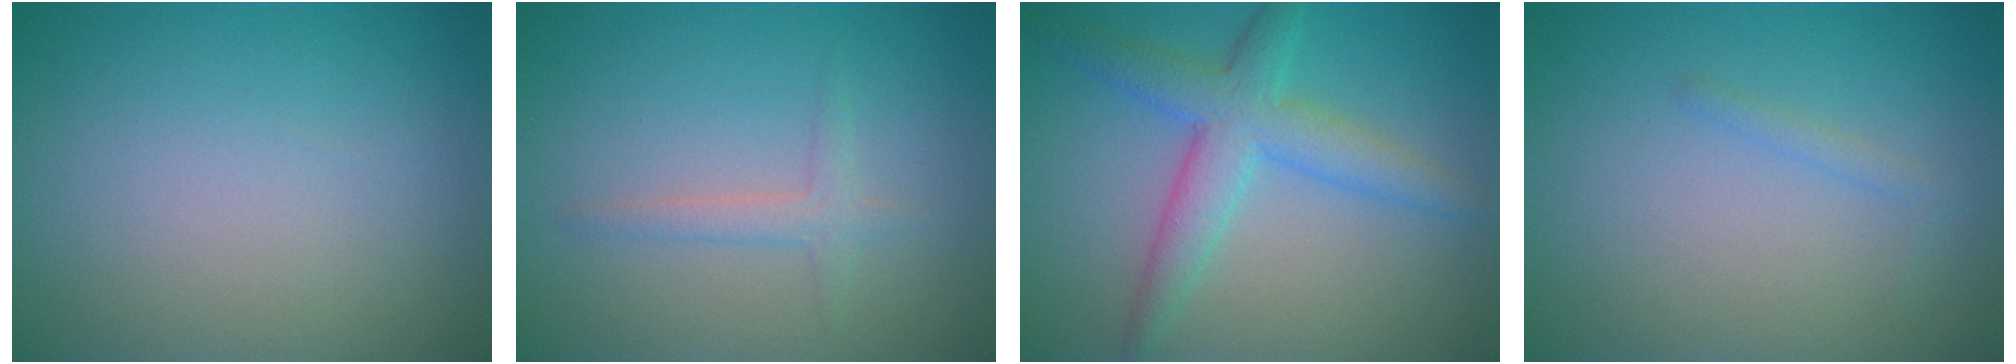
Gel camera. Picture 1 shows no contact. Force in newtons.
{"total": 1.6, "press": 1.6, "slide": 0.1}
{"total": 4.9, "press": 4.9, "slide": 0.2}
{"total": 0.8, "press": 0.8, "slide": 0.0}